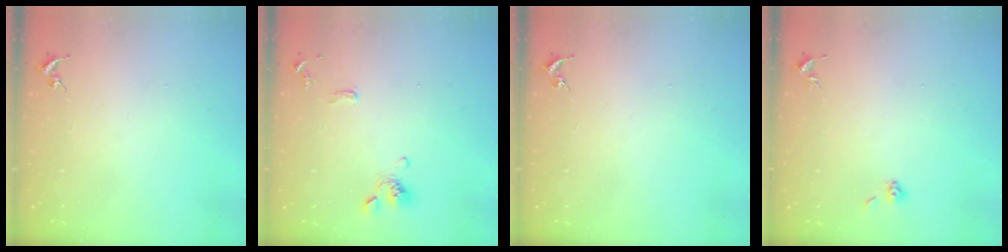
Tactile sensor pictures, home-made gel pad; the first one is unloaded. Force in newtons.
{"total": 10.8, "press": 10.6, "slide": 2.0}
{"total": 0.0}
{"total": 3.9, "press": 3.7, "slide": 1.3}